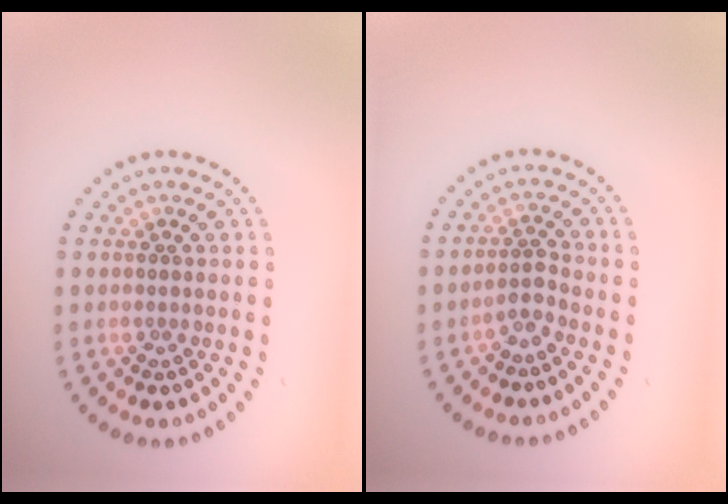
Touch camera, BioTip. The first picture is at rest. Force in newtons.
{"total": 1.7, "press": 1.1, "slide": 1.3}